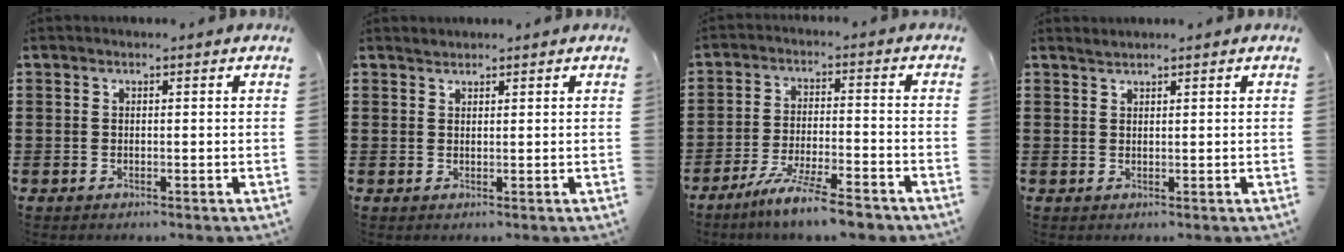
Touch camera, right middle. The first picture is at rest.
{"total": 0.8, "force": [0.7, 0.2, -0.2], "torque": [0.002, -0.001, 0.015]}
{"total": 7.7, "force": [-6.4, 0.2, 4.3], "torque": [-0.084, -0.007, -0.120]}
{"total": 0.8, "force": [0.8, -0.1, -0.1], "torque": [0.000, -0.002, 0.016]}